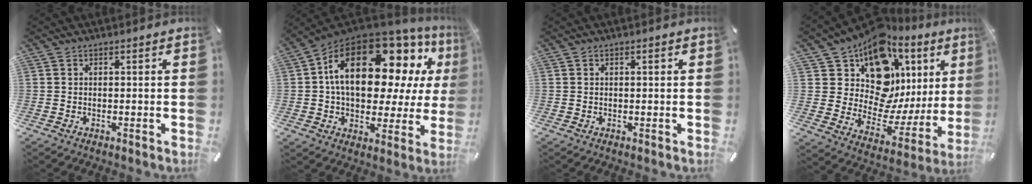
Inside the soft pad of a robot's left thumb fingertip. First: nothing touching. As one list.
[{"total": 23.3, "force": [7.6, 13.8, 17.2], "torque": [-0.288, -0.036, 0.127]}, {"total": 0.5, "force": [0.2, 0.2, 0.5], "torque": [-0.009, 0.001, 0.002]}, {"total": 16.3, "force": [10.4, 10.3, 7.2], "torque": [-0.106, -0.115, 0.188]}]